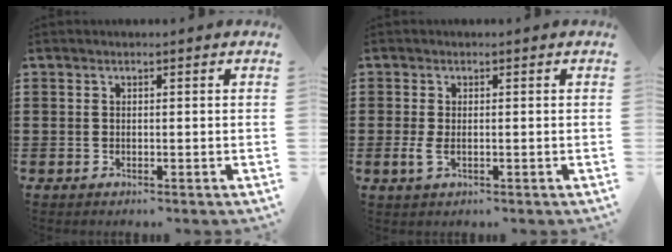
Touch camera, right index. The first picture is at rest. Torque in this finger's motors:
{"motor_torque": [0.35, 1.47, 0.00, 0.01]}